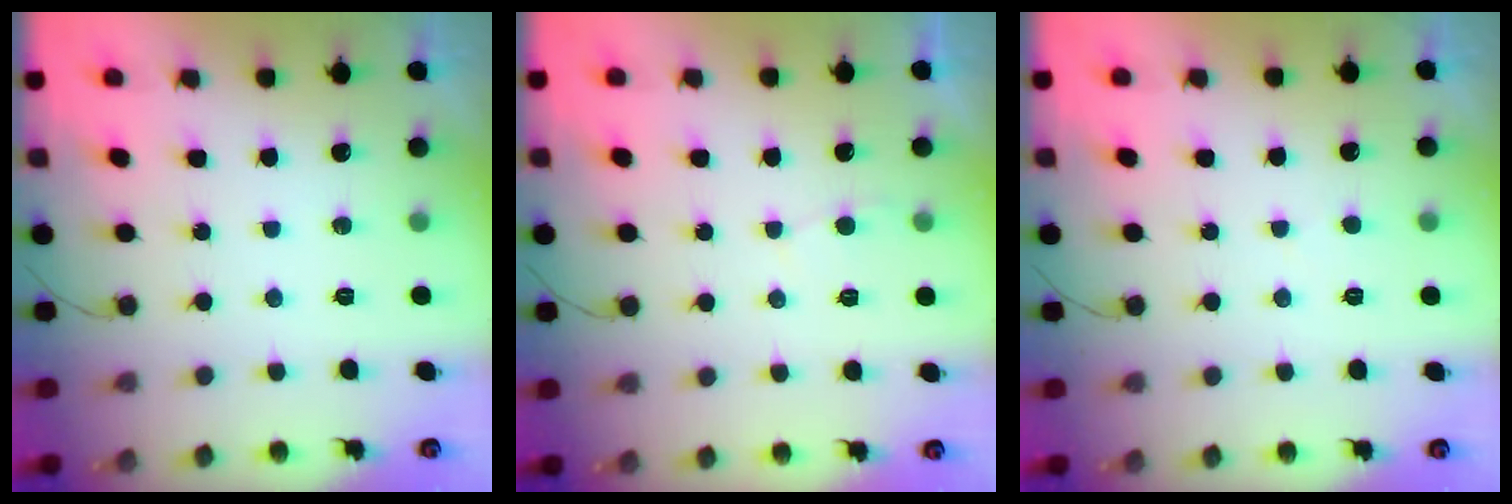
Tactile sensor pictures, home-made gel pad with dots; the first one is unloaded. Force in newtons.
{"total": 2.0, "press": 2.0, "slide": 0.2}
{"total": 2.0, "press": 2.0, "slide": 0.2}